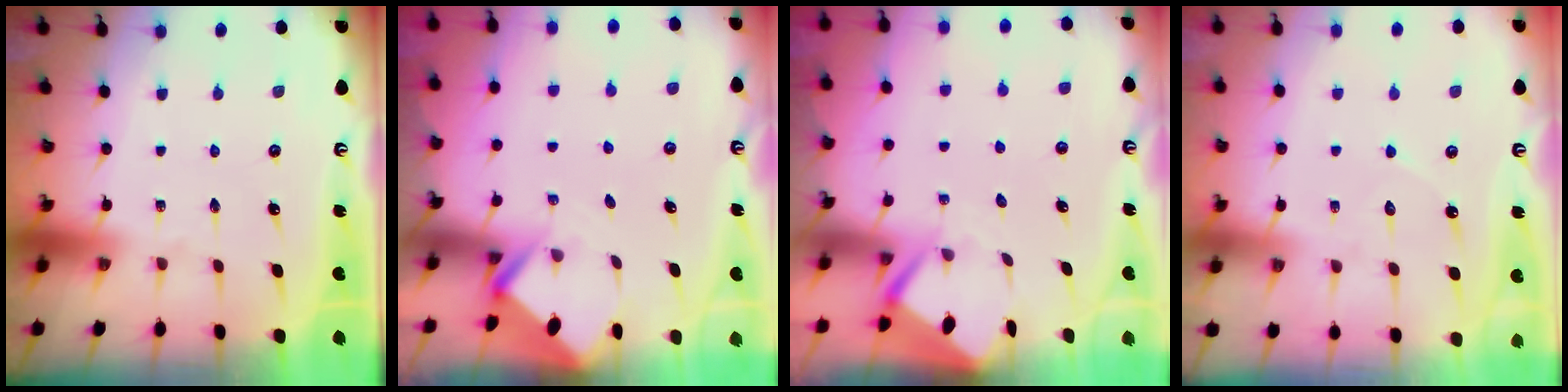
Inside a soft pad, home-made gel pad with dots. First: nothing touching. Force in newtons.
{"total": 2.0, "press": 2.0, "slide": 0.2}
{"total": 3.4, "press": 3.4, "slide": 0.3}
{"total": 5.8, "press": 5.7, "slide": 0.6}